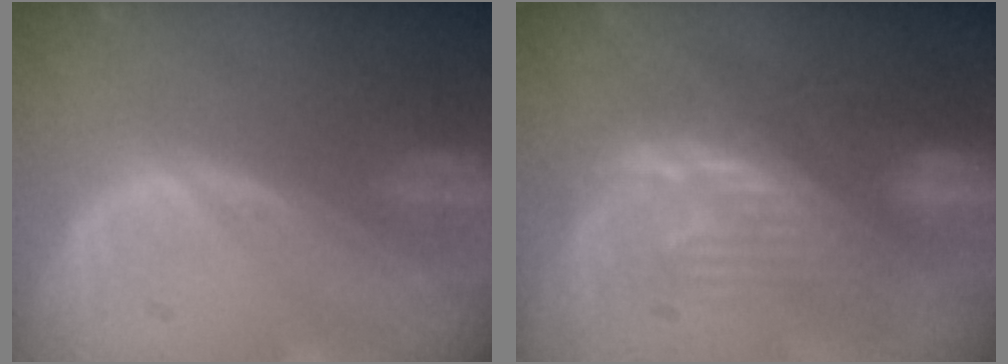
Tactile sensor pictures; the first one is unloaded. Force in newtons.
{"total": 8.5, "press": 8.3, "slide": 1.9}